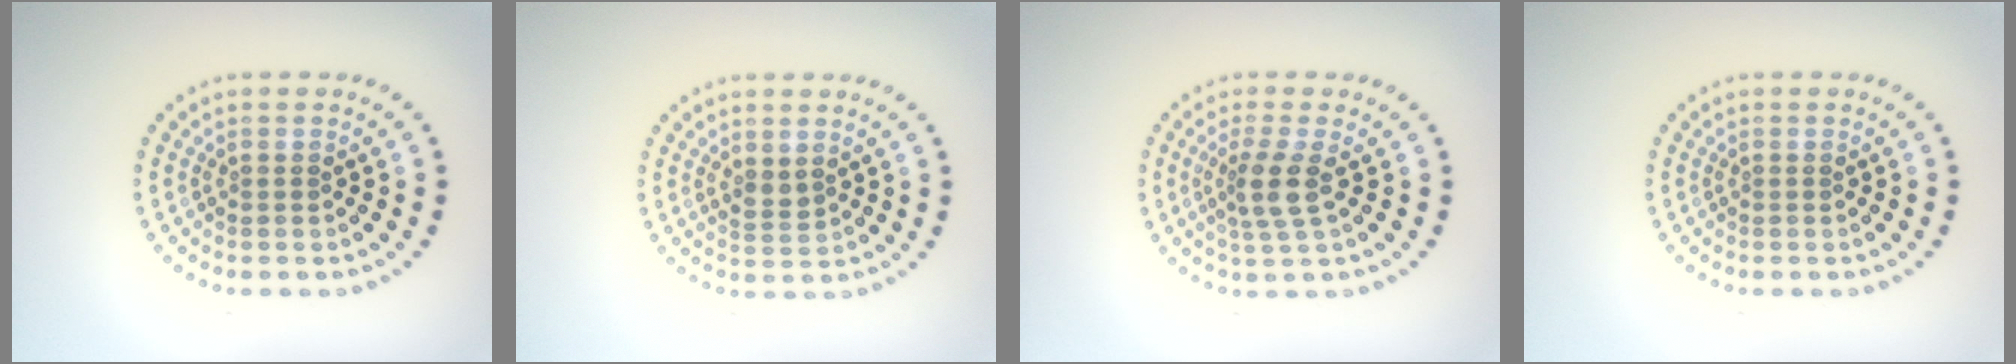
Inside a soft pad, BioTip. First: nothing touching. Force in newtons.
{"total": 1.2, "press": 1.1, "slide": 0.5}
{"total": 2.8, "press": 2.3, "slide": 1.6}
{"total": 0.0}